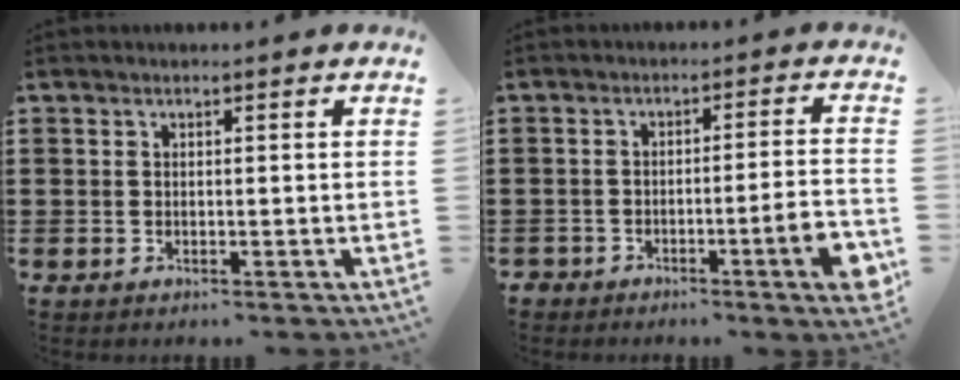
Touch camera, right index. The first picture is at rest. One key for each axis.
{"total": 5.7, "fx": -3.2, "fy": 0.7, "fz": 4.6, "tx": -0.064, "ty": -0.007, "tz": -0.056}